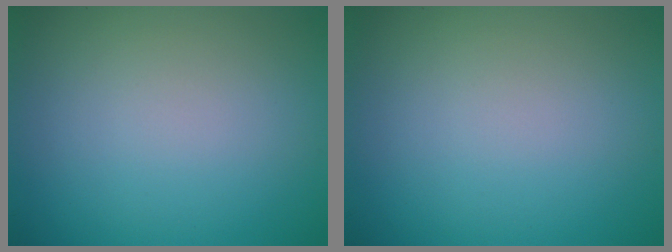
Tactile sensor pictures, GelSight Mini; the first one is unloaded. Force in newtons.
{"total": 0.0}